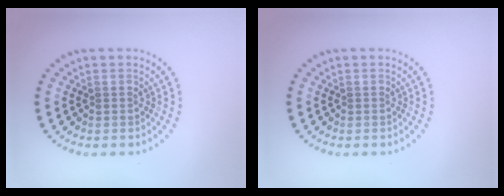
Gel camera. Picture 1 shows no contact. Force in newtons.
{"total": 0.0}